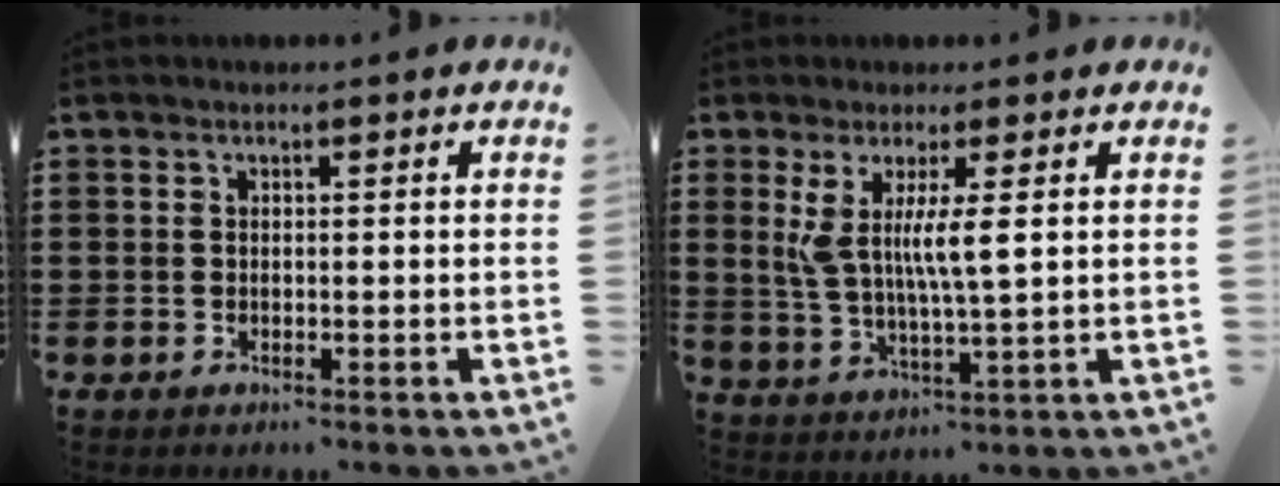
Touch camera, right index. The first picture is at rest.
{"total": 6.5, "force": [1.9, 0.6, 6.2], "torque": [-0.126, -0.004, 0.031]}